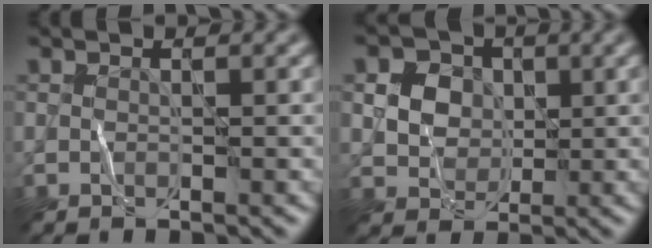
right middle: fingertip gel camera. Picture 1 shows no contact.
{"total": 4.6, "force": [1.0, 4.0, 2.1], "torque": [-0.046, 0.005, 0.013]}